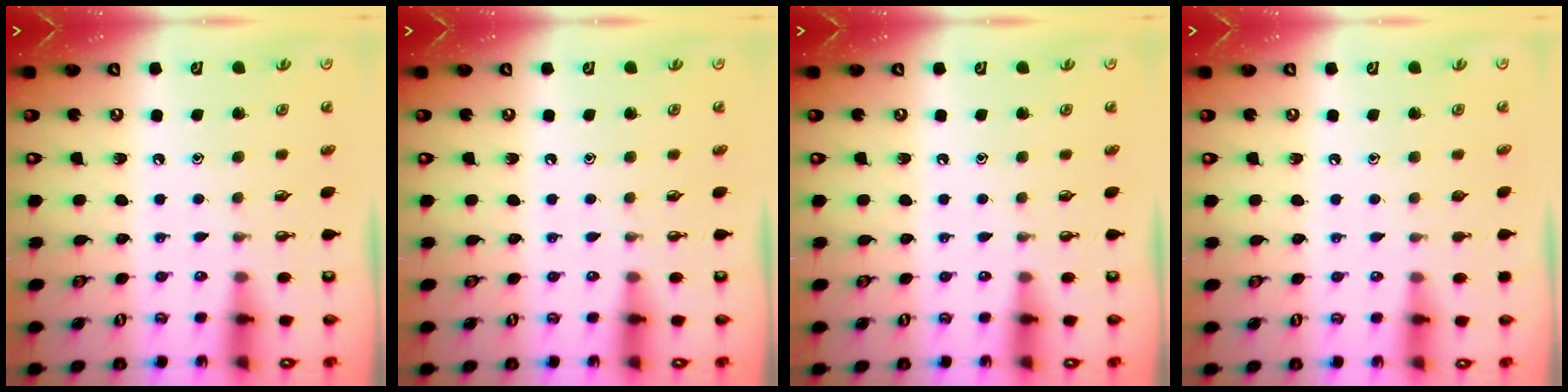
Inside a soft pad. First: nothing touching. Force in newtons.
{"total": 0.0}
{"total": 0.0}
{"total": 0.0}